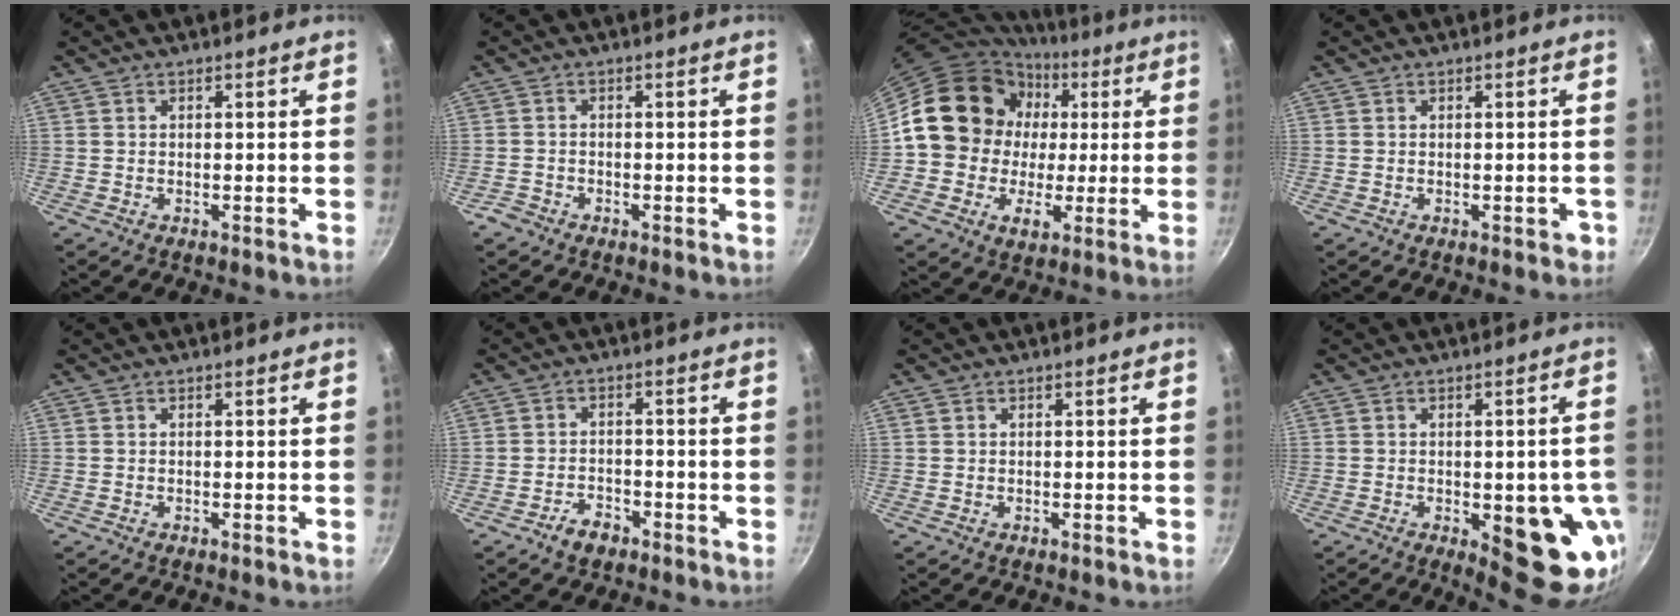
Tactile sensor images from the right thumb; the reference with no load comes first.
{"total": 0.5, "force": [-0.4, 0.3, 0.0], "torque": [-0.004, 0.004, -0.009]}
{"total": 18.4, "force": [2.1, 16.1, 8.7], "torque": [-0.115, 0.016, 0.028]}
{"total": 1.5, "force": [-0.6, 0.7, 1.1], "torque": [-0.002, 0.005, -0.008]}
{"total": 0.0}
{"total": 3.8, "force": [-2.7, 2.2, 1.6], "torque": [-0.018, 0.025, -0.044]}
{"total": 0.0}
{"total": 14.2, "force": [-3.7, 6.0, 12.3], "torque": [-0.096, 0.000, -0.038]}